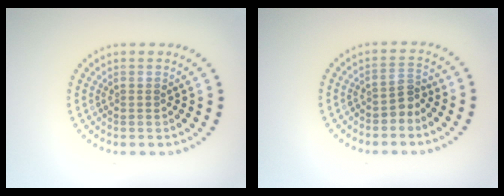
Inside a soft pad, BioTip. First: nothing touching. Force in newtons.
{"total": 1.6, "press": 1.3, "slide": 1.0}